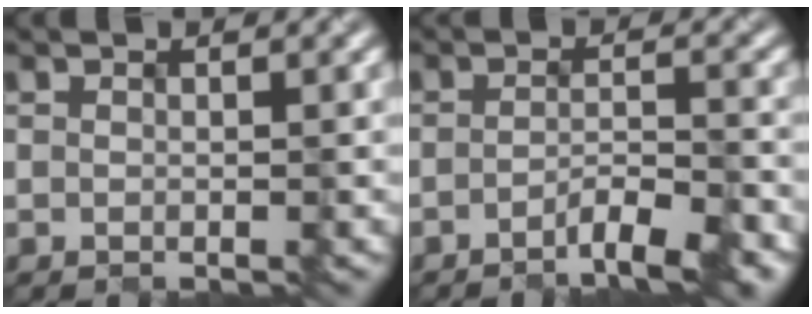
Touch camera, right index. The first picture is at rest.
{"total": 4.0, "force": [-2.7, 0.7, 2.8], "torque": [-0.042, 0.002, -0.047]}